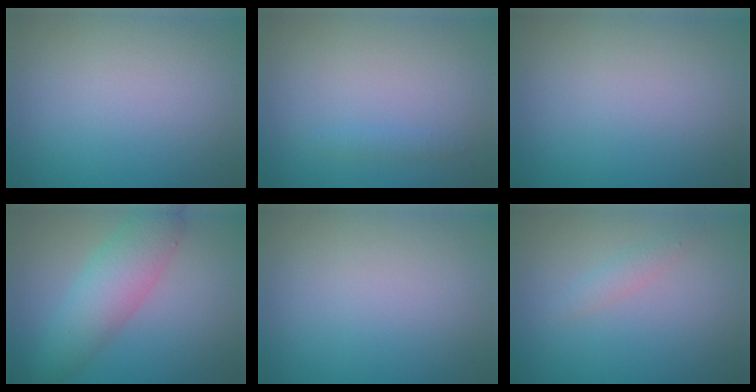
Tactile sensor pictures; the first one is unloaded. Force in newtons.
{"total": 0.7, "press": 0.7, "slide": 0.0}
{"total": 0.0}
{"total": 4.9, "press": 4.9, "slide": 0.1}
{"total": 0.0}
{"total": 1.1, "press": 1.1, "slide": 0.1}